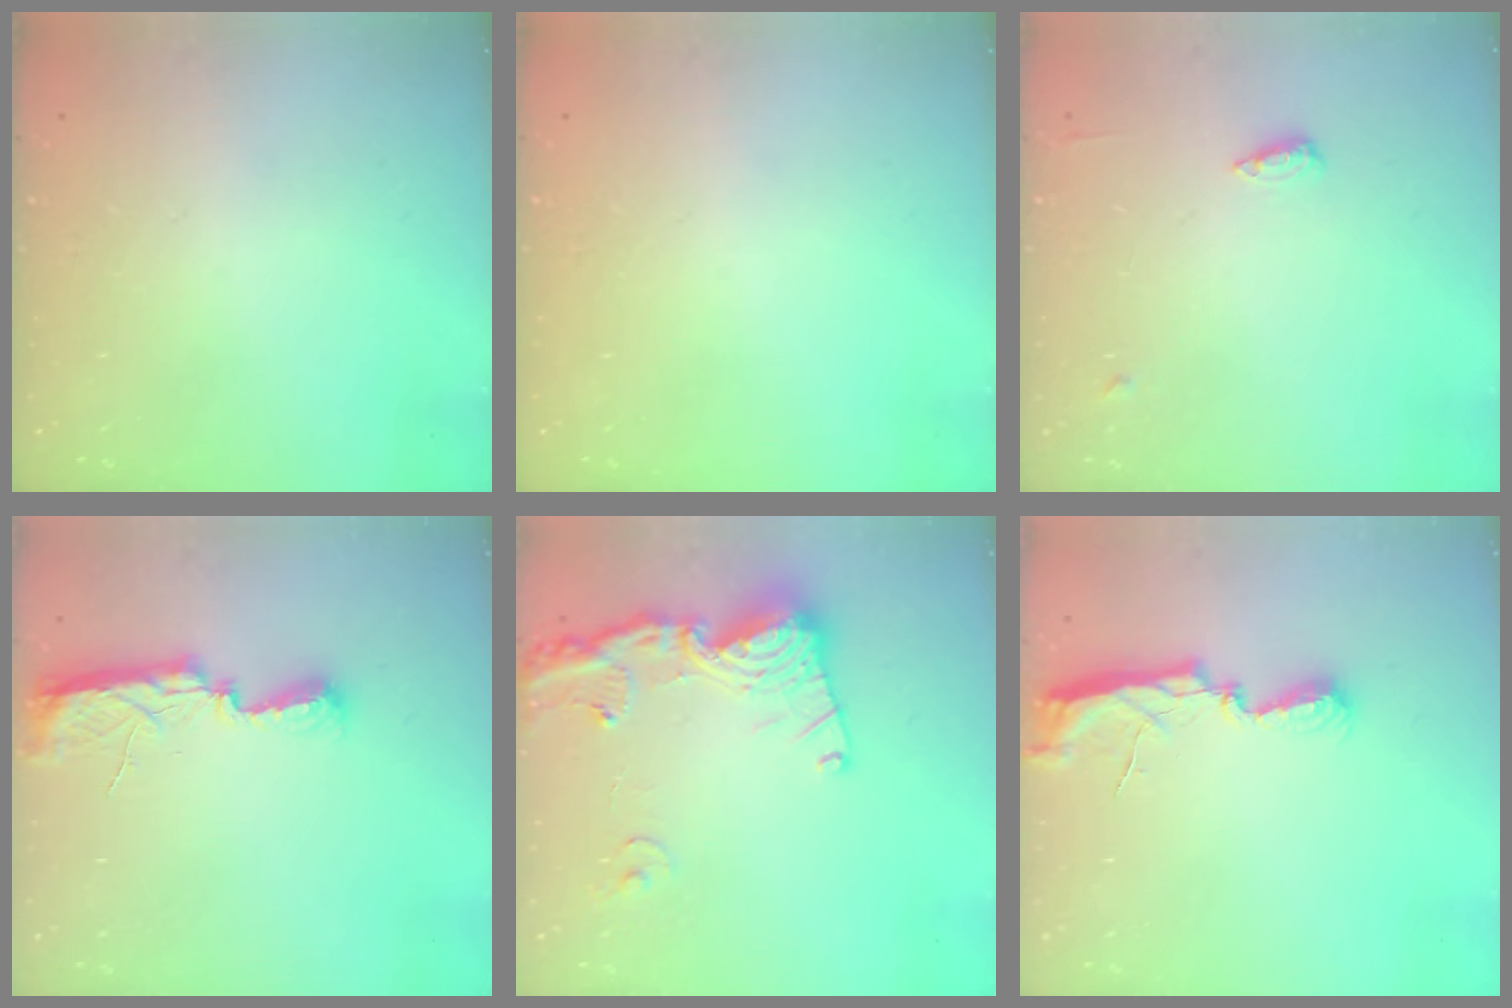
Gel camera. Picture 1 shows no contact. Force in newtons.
{"total": 0.0}
{"total": 5.5, "press": 5.4, "slide": 1.0}
{"total": 8.5, "press": 8.3, "slide": 2.0}
{"total": 17.6, "press": 17.5, "slide": 2.0}
{"total": 7.3, "press": 7.3, "slide": 0.5}